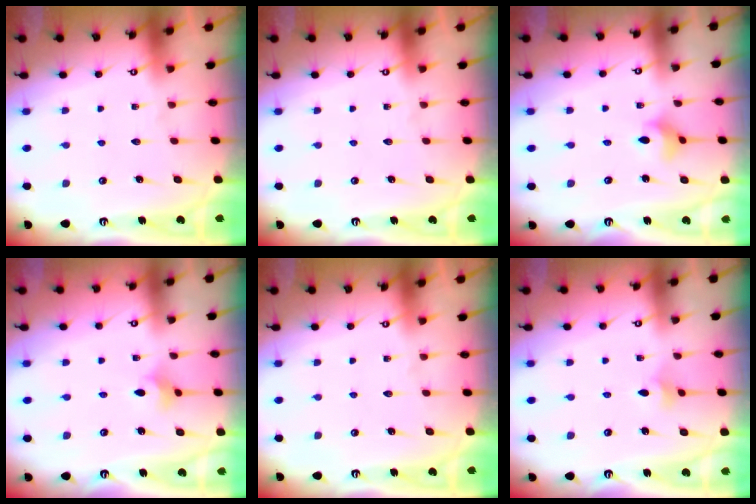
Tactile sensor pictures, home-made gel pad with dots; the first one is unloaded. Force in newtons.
{"total": 0.0}
{"total": 4.1, "press": 4.1, "slide": 0.1}
{"total": 3.5, "press": 3.4, "slide": 0.8}
{"total": 0.0}
{"total": 2.8, "press": 2.8, "slide": 0.6}